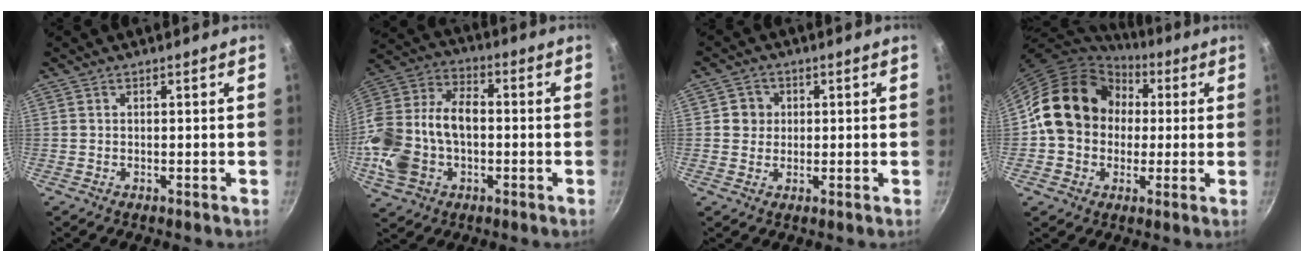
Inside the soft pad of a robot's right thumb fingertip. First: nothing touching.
{"total": 19.5, "force": [-2.1, 13.4, 14.1], "torque": [-0.280, 0.048, -0.039]}
{"total": 3.7, "force": [0.5, 3.6, 0.8], "torque": [0.012, 0.004, 0.003]}
{"total": 17.6, "force": [2.2, 14.9, 9.1], "torque": [-0.128, 0.033, 0.026]}